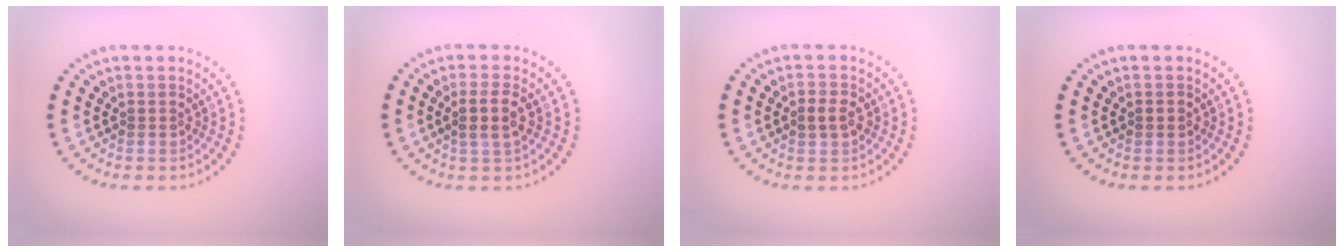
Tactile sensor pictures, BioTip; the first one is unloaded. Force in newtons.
{"total": 2.3, "press": 2.1, "slide": 0.9}
{"total": 1.9, "press": 1.9, "slide": 0.1}
{"total": 0.9, "press": 0.9, "slide": 0.1}